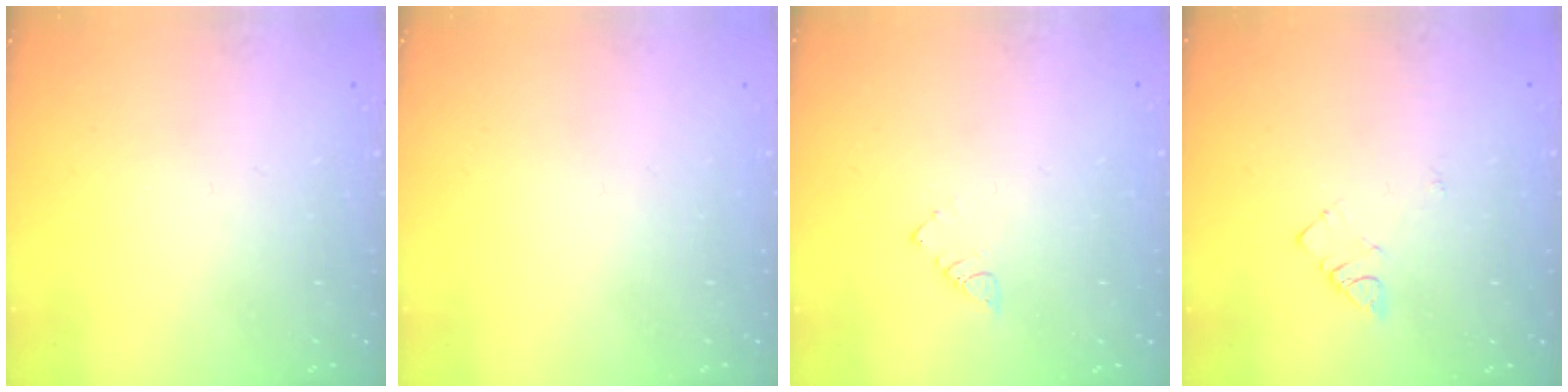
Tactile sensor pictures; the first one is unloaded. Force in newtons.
{"total": 1.5, "press": 1.5, "slide": 0.1}
{"total": 3.4, "press": 3.4, "slide": 0.5}
{"total": 2.8, "press": 2.7, "slide": 0.4}